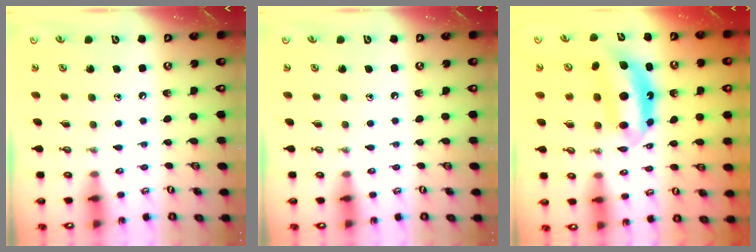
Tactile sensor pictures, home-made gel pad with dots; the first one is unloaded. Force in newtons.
{"total": 0.0}
{"total": 7.5, "press": 7.5, "slide": 0.5}